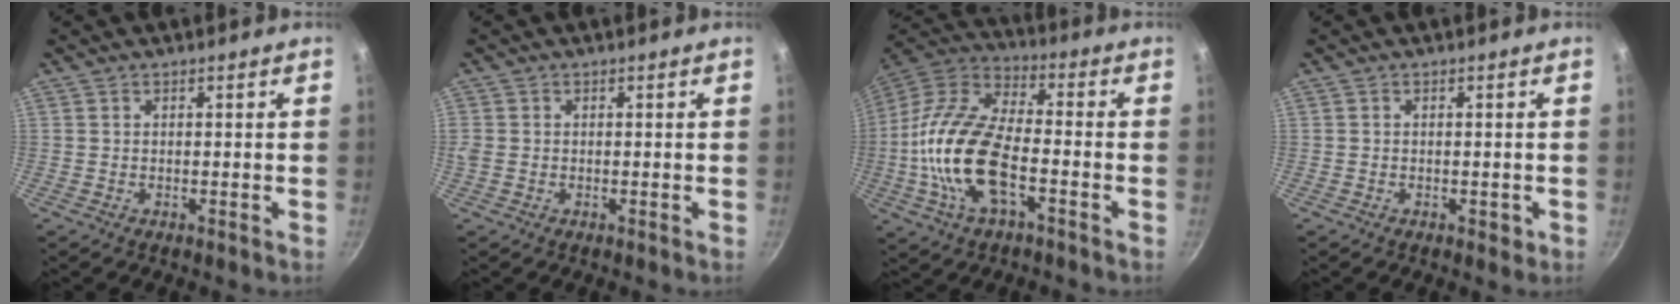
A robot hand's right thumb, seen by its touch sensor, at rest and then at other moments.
{"total": 2.1, "force": [-0.1, 1.7, 1.1], "torque": [-0.033, 0.002, 0.000]}
{"total": 19.4, "force": [-4.4, 9.3, 16.5], "torque": [-0.342, 0.025, -0.084]}
{"total": 1.2, "force": [-0.4, 0.7, 0.8], "torque": [-0.005, -0.001, -0.005]}